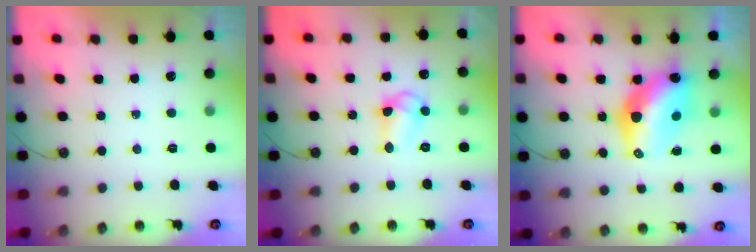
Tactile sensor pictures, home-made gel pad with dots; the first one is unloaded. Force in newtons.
{"total": 8.8, "press": 8.8, "slide": 0.6}
{"total": 12.8, "press": 12.7, "slide": 1.2}